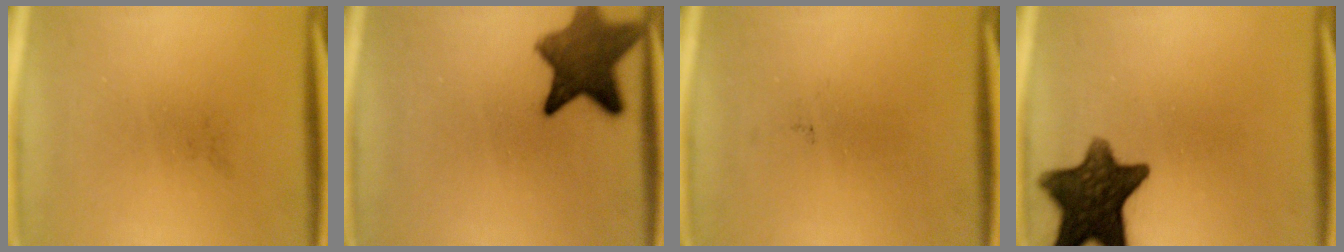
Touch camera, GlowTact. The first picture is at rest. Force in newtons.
{"total": 9.4}
{"total": 0.0}
{"total": 12.8}